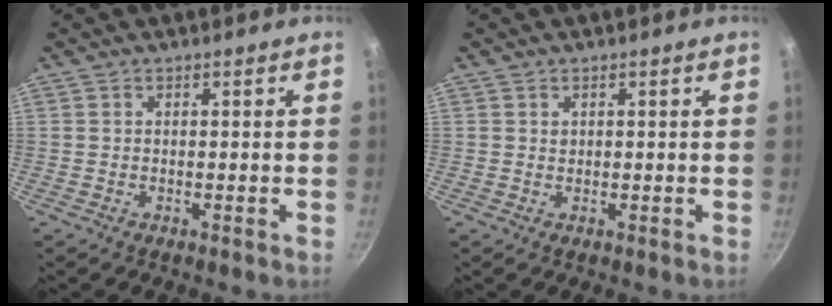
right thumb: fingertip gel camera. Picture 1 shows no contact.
{"total": 0.7, "force": [0.3, 0.6, 0.2], "torque": [-0.002, 0.000, 0.006]}